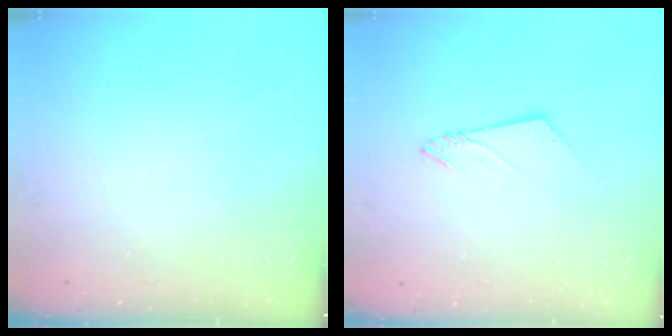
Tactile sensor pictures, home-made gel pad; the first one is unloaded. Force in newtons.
{"total": 5.5, "press": 5.5, "slide": 0.4}